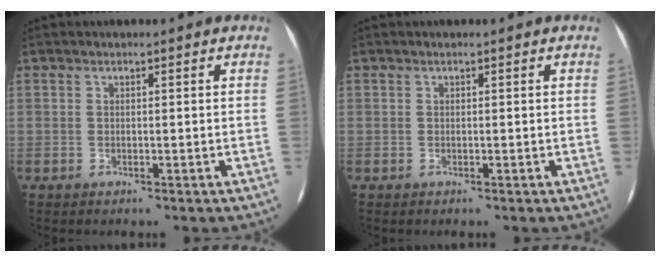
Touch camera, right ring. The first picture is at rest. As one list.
[{"total": 0.0}]